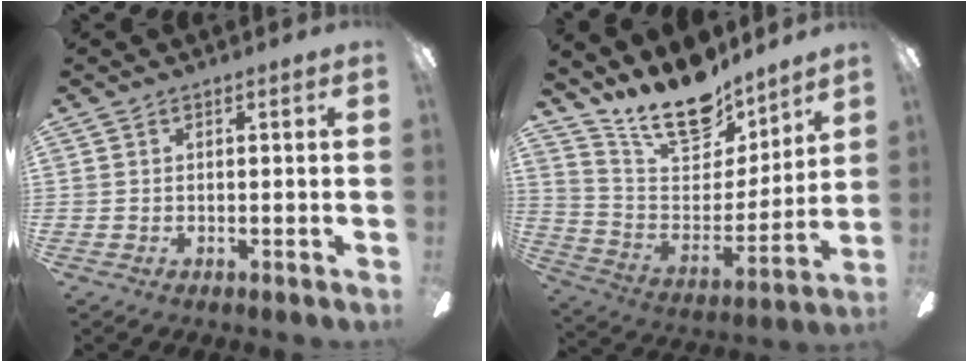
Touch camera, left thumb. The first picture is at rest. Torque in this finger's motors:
{"motor_torque": [0.06, 0.05, 1.39, -1.38, 0.05]}